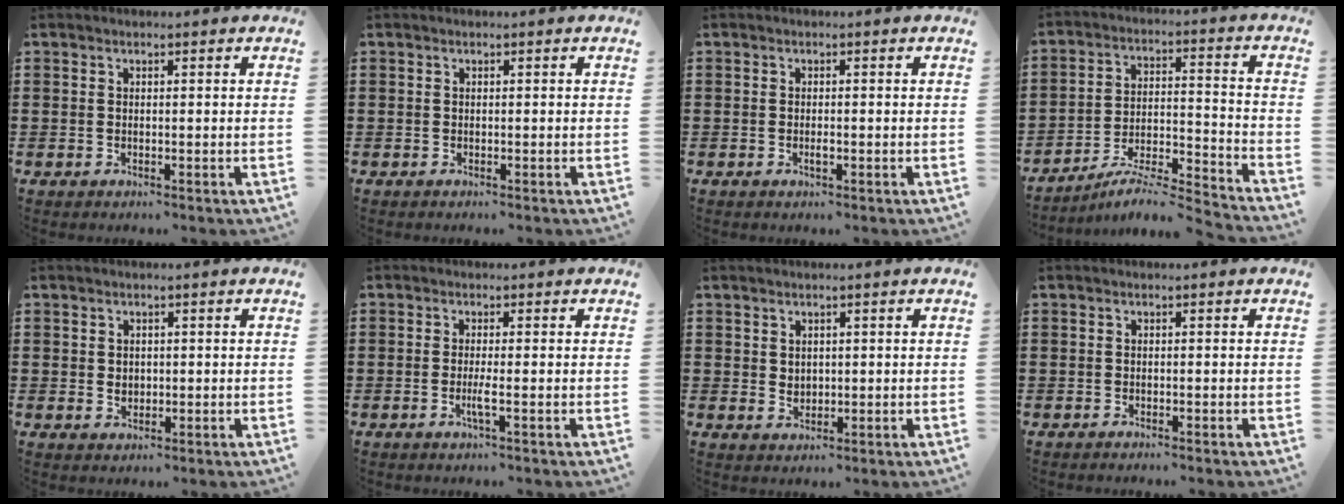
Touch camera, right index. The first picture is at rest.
{"total": 0.0}
{"total": 1.0, "force": [-0.4, 0.3, 0.9], "torque": [-0.016, -0.005, -0.005]}
{"total": 5.6, "force": [-5.2, -0.2, 2.0], "torque": [-0.037, -0.013, -0.106]}
{"total": 1.4, "force": [0.3, 1.3, 0.5], "torque": [-0.012, 0.008, 0.004]}
{"total": 2.1, "force": [-0.7, -0.2, 2.0], "torque": [-0.040, -0.008, -0.016]}
{"total": 1.7, "force": [1.0, 1.4, 0.2], "torque": [-0.007, 0.008, 0.018]}
{"total": 0.5, "force": [-0.5, 0.0, 0.1], "torque": [-0.002, -0.002, -0.011]}